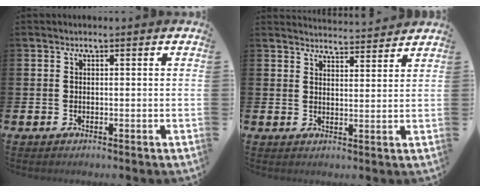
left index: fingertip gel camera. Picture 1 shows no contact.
{"total": 3.8, "force": [3.8, 0.1, -0.1], "torque": [-0.001, -0.029, 0.068]}